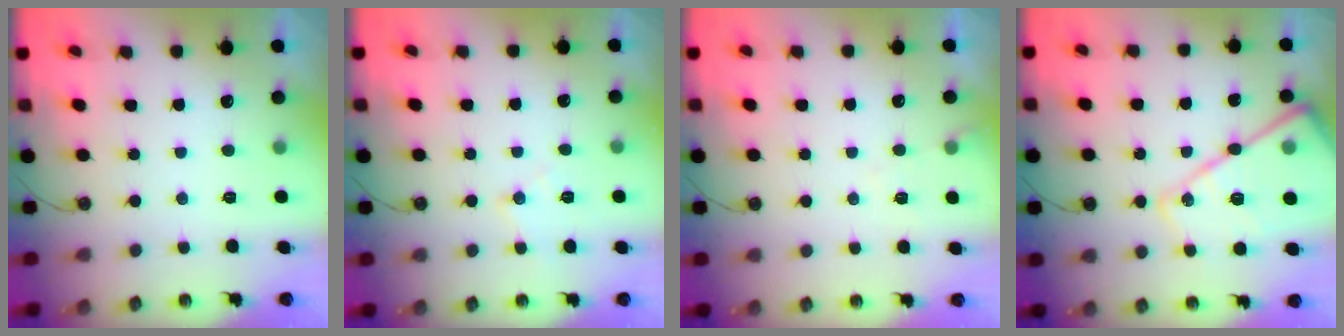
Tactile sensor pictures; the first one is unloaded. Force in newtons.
{"total": 7.8, "press": 7.8, "slide": 0.4}
{"total": 4.2, "press": 4.2, "slide": 0.6}
{"total": 19.8, "press": 19.7, "slide": 1.7}